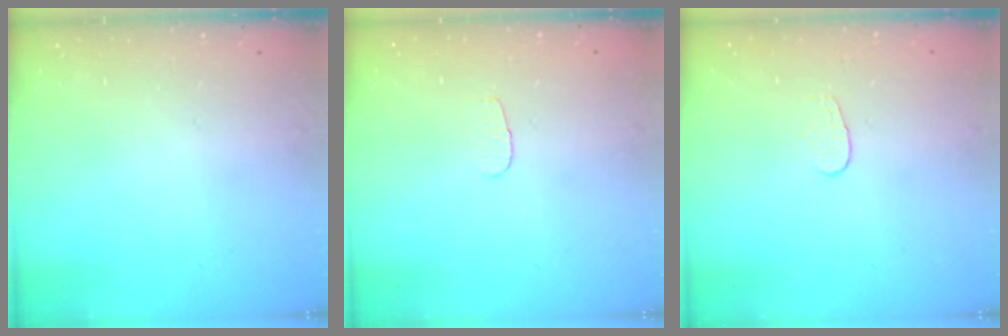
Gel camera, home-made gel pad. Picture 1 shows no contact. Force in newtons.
{"total": 2.9, "press": 2.8, "slide": 0.3}
{"total": 4.0, "press": 4.0, "slide": 0.3}